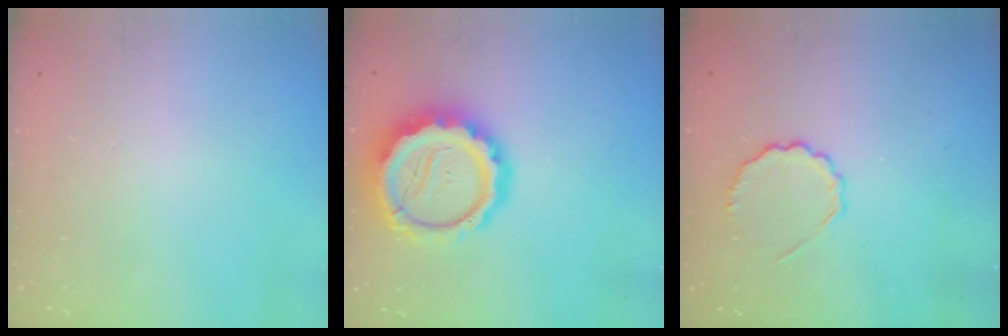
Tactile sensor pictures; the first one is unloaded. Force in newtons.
{"total": 15.4, "press": 15.1, "slide": 3.2}
{"total": 5.1, "press": 4.8, "slide": 1.8}